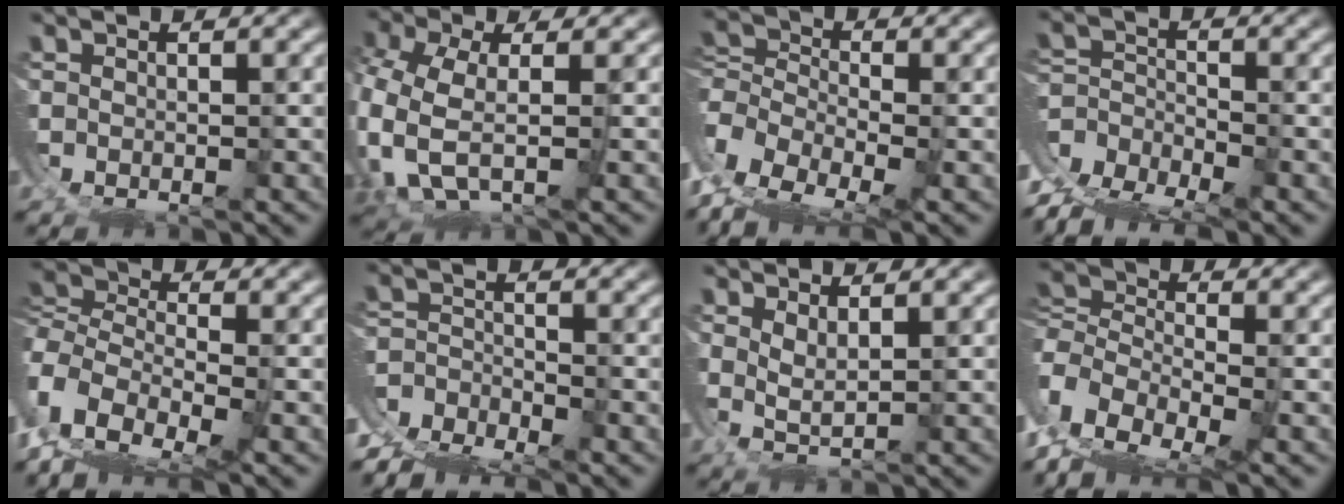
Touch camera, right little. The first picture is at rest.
{"total": 8.1, "force": [-1.4, 6.1, 5.1], "torque": [-0.173, -0.053, 0.001]}
{"total": 11.5, "force": [-3.3, 9.5, 5.5], "torque": [-0.164, -0.060, -0.046]}
{"total": 8.6, "force": [-4.8, 6.1, 3.6], "torque": [-0.087, -0.047, -0.070]}
{"total": 10.8, "force": [-3.2, 8.5, 5.9], "torque": [-0.162, -0.062, -0.039]}
{"total": 7.5, "force": [-5.2, 4.9, 2.2], "torque": [-0.049, -0.034, -0.081]}
{"total": 3.8, "force": [1.0, 3.1, 2.0], "torque": [-0.052, 0.000, 0.008]}
{"total": 13.3, "force": [-3.7, 11.1, 6.3], "torque": [-0.181, -0.068, -0.052]}